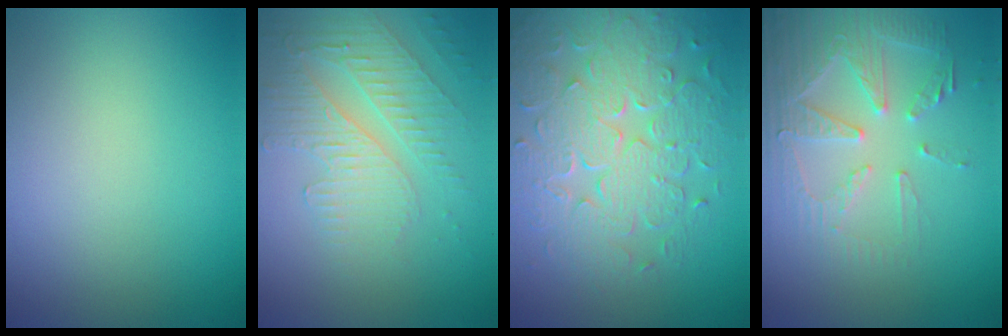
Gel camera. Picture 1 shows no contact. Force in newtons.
{"total": 4.0, "press": 3.3, "slide": 2.3}
{"total": 8.1, "press": 5.7, "slide": 5.7}
{"total": 4.2, "press": 4.1, "slide": 1.0}